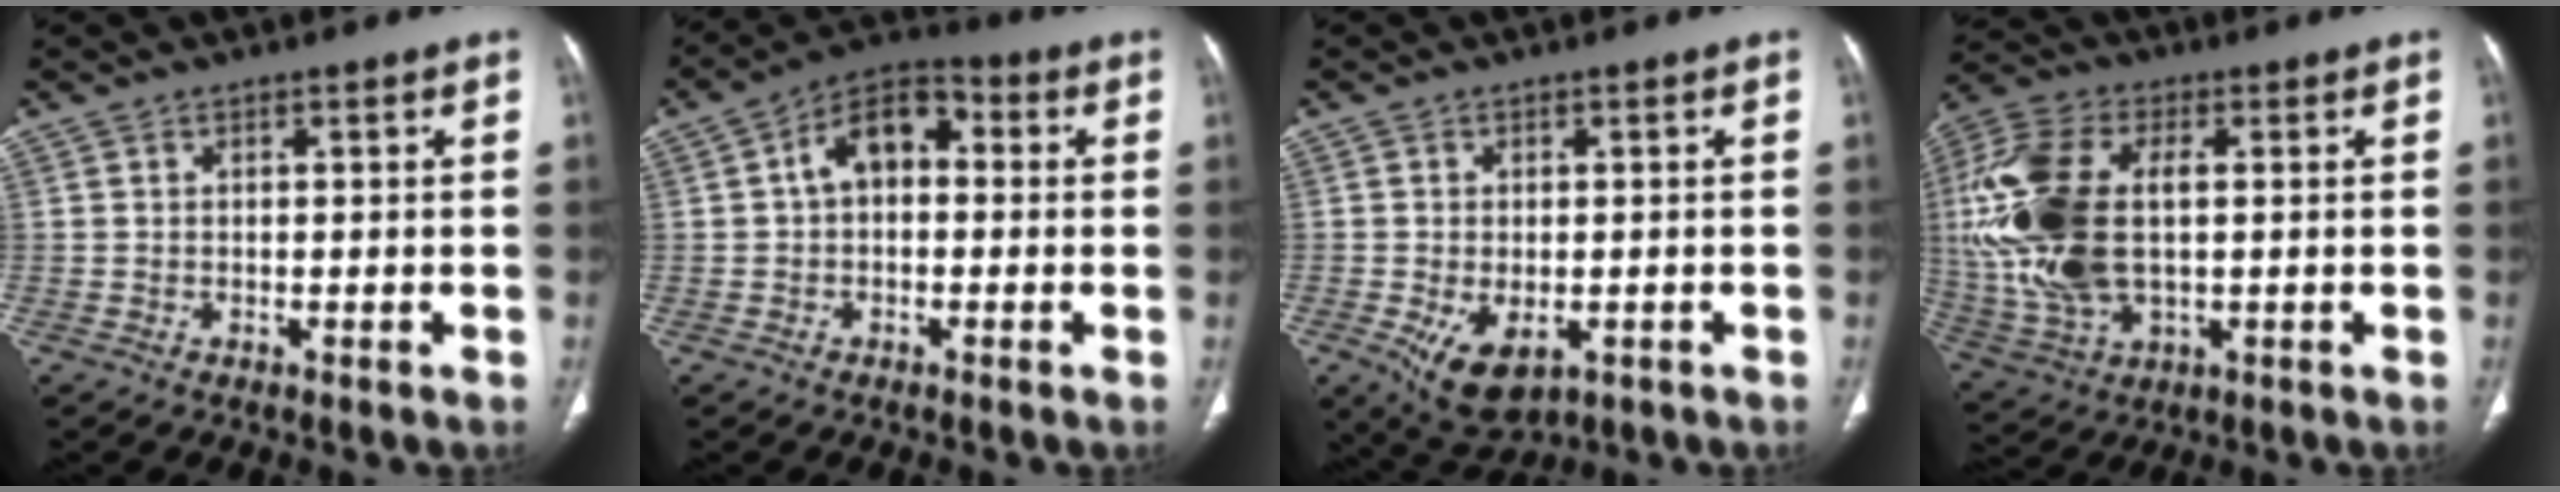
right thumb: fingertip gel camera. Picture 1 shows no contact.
{"total": 9.0, "force": [0.8, 5.9, 6.7], "torque": [-0.091, 0.032, -0.002]}
{"total": 8.2, "force": [-2.9, 4.7, 6.1], "torque": [-0.100, -0.005, -0.033]}
{"total": 21.0, "force": [1.6, 11.5, 17.5], "torque": [-0.400, 0.001, 0.034]}